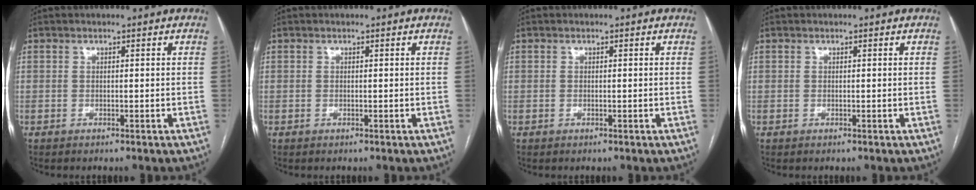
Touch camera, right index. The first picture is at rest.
{"total": 0.0}
{"total": 0.0}
{"total": 0.0}